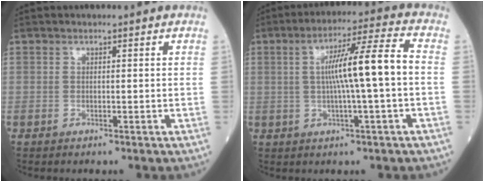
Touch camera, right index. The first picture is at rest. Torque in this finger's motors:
{"motor_torque": [1.77, 0.06, 0.66, 0.20]}